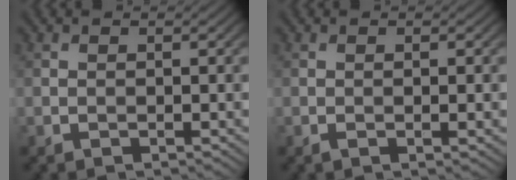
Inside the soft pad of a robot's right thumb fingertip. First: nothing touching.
{"total": 1.3, "force": [-0.3, 0.2, 1.2], "torque": [-0.022, -0.002, -0.005]}